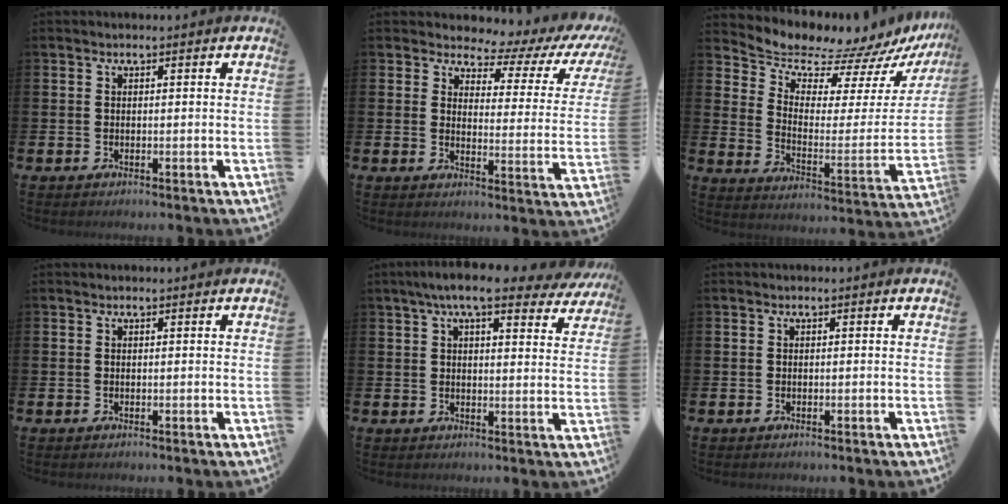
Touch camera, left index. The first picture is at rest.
{"total": 4.0, "force": [3.3, 1.9, 1.0], "torque": [-0.026, -0.038, 0.044]}
{"total": 9.3, "force": [8.7, 2.8, 1.9], "torque": [-0.063, -0.084, 0.142]}
{"total": 0.0}
{"total": 7.6, "force": [6.4, 1.4, 3.8], "torque": [-0.069, -0.020, 0.111]}
{"total": 0.0}